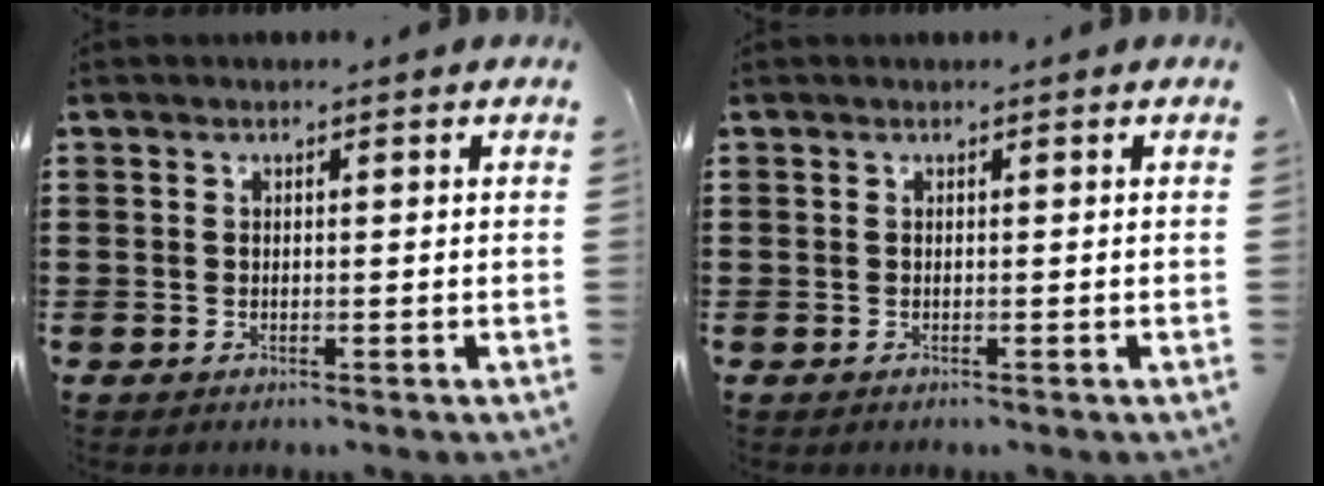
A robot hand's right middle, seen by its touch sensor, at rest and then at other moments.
{"total": 0.0}